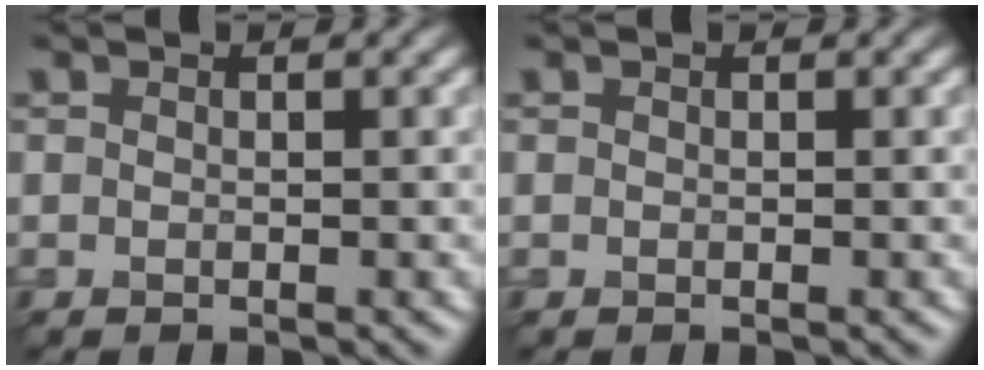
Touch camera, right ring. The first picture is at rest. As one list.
[{"total": 0.0}]